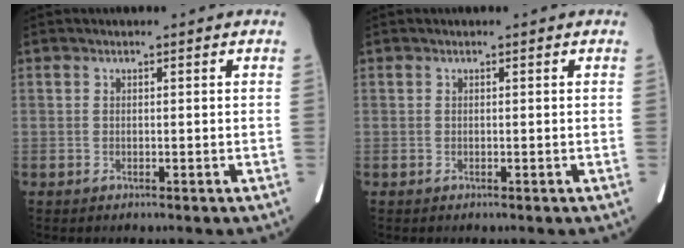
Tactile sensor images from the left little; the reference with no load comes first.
{"total": 0.0}